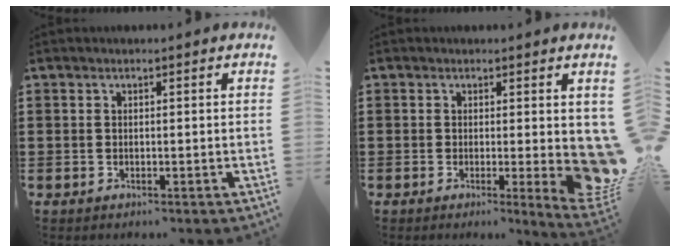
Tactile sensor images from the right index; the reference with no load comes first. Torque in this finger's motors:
{"motor_torque": [2.13, 0.00, 1.05, 0.14]}